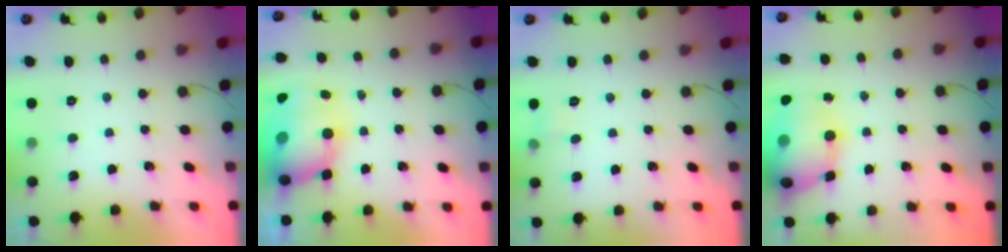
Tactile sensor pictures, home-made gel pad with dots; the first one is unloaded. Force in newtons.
{"total": 13.3, "press": 13.0, "slide": 2.7}
{"total": 3.3, "press": 3.0, "slide": 1.2}
{"total": 19.5, "press": 18.6, "slide": 5.9}